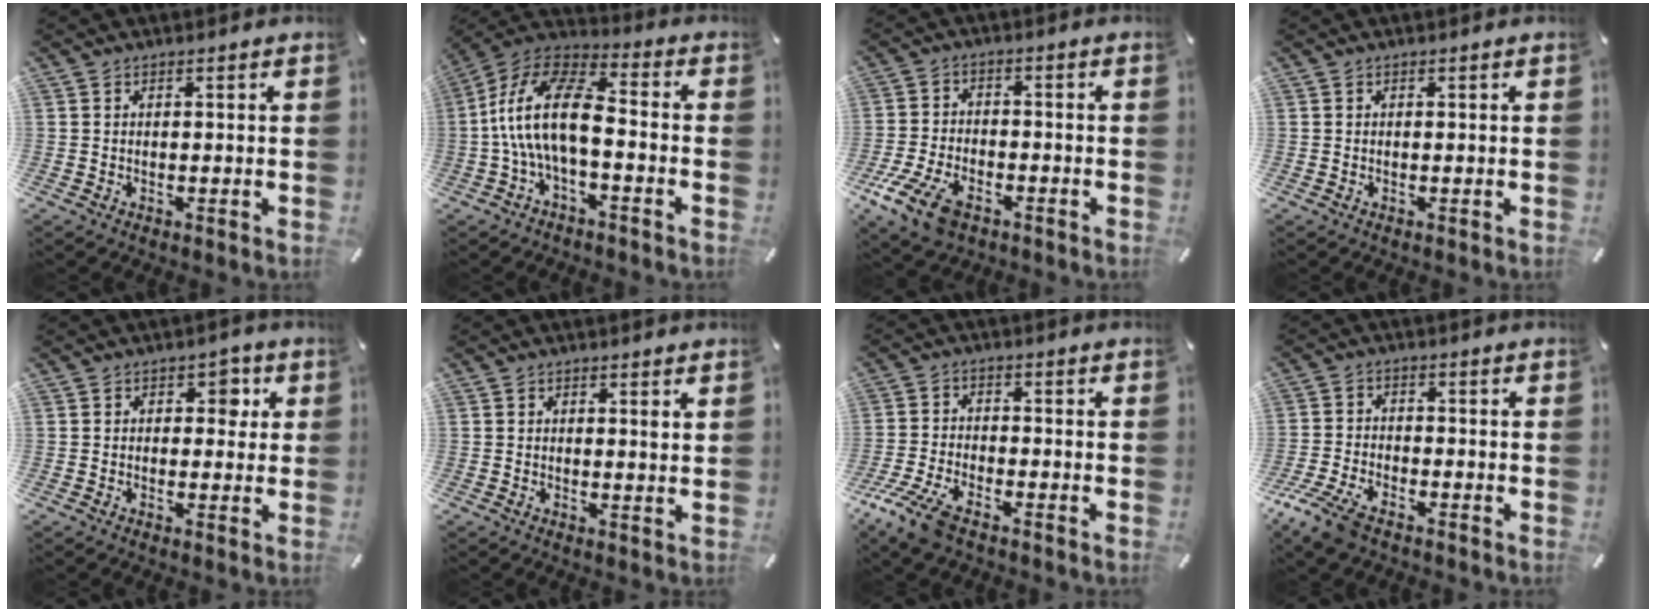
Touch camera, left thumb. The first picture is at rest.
{"total": 15.2, "force": [-2.7, 7.1, 13.2], "torque": [-0.268, 0.014, -0.047]}
{"total": 10.5, "force": [-6.0, 6.0, 6.3], "torque": [-0.137, 0.023, -0.110]}
{"total": 0.0}
{"total": 4.3, "force": [0.9, 2.9, 3.0], "torque": [-0.017, -0.009, 0.002]}
{"total": 1.1, "force": [0.6, 0.2, 0.9], "torque": [-0.012, -0.004, 0.008]}
{"total": 8.4, "force": [-5.9, 3.1, 5.0], "torque": [-0.124, 0.009, -0.116]}
{"total": 7.4, "force": [-5.1, 3.3, 4.1], "torque": [-0.105, 0.009, -0.101]}